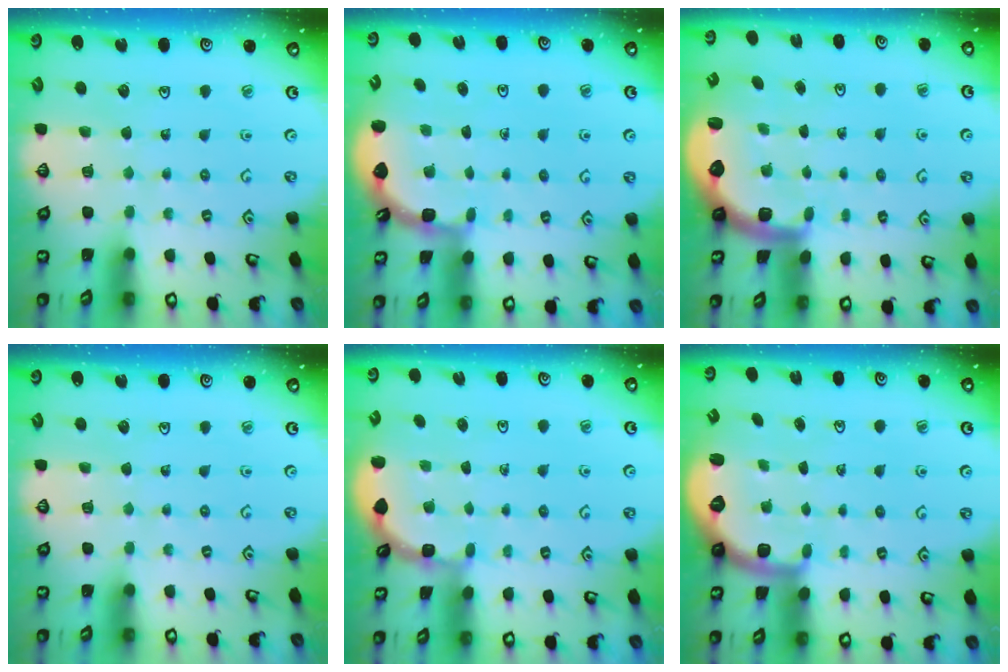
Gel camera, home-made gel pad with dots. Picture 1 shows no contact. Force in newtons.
{"total": 2.0, "press": 2.0, "slide": 0.2}
{"total": 2.8, "press": 2.4, "slide": 1.4}
{"total": 0.0}
{"total": 1.9, "press": 1.9, "slide": 0.1}
{"total": 1.8, "press": 1.8, "slide": 0.5}